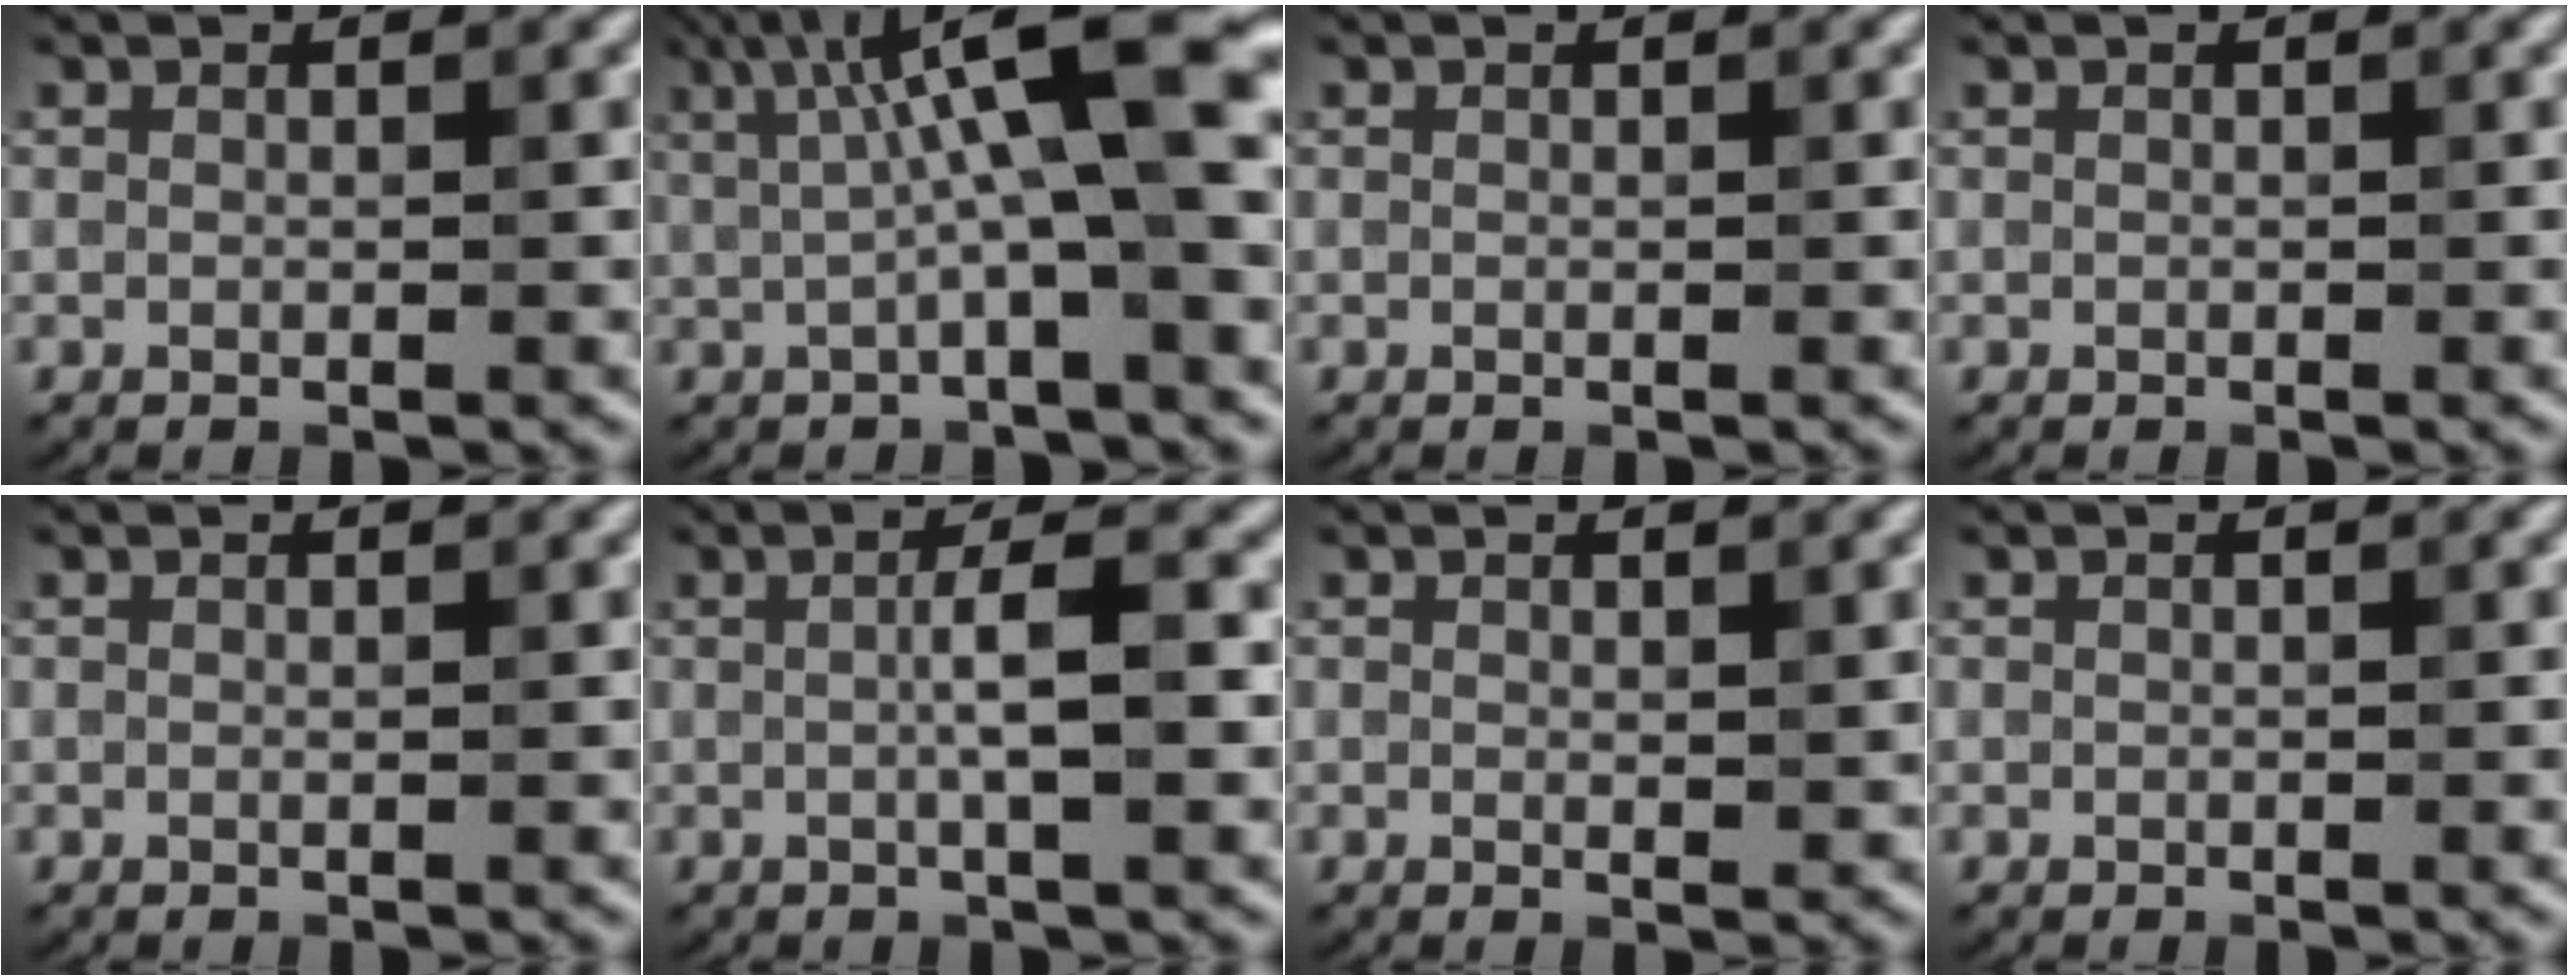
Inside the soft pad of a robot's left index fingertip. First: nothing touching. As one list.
[{"total": 11.0, "force": [2.2, 2.5, 10.5], "torque": [-0.156, 0.023, 0.032]}, {"total": 0.0}, {"total": 0.0}, {"total": 0.0}, {"total": 3.8, "force": [0.0, 0.6, 3.7], "torque": [-0.066, 0.007, 0.000]}, {"total": 0.8, "force": [0.3, 0.4, 0.7], "torque": [-0.007, -0.005, 0.005]}, {"total": 0.0}]